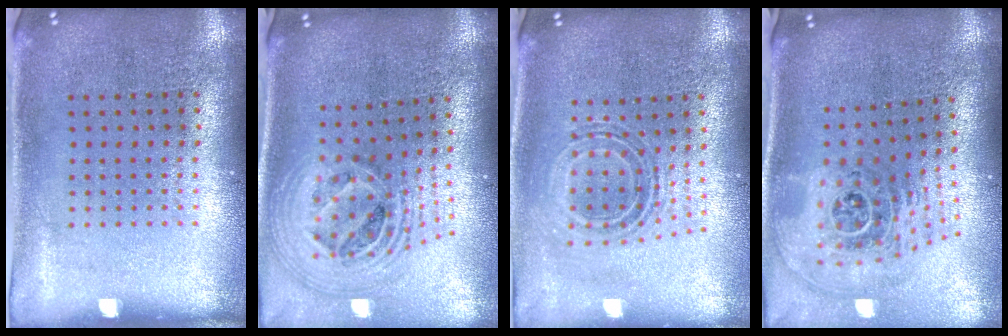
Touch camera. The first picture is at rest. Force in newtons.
{"total": 2.7, "press": 1.9, "slide": 1.9}
{"total": 0.7, "press": 0.7, "slide": 0.2}
{"total": 2.6, "press": 1.8, "slide": 1.9}